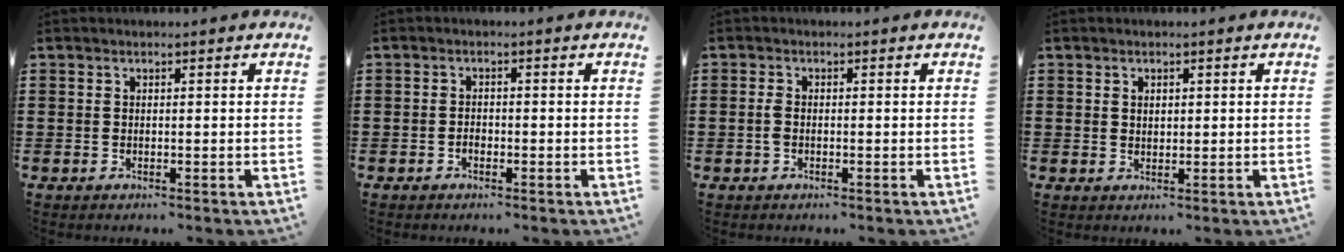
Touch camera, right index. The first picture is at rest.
{"total": 1.2, "force": [-0.6, 0.7, 0.7], "torque": [-0.017, -0.001, -0.012]}
{"total": 1.5, "force": [-0.4, 0.7, 1.3], "torque": [-0.034, -0.004, -0.009]}
{"total": 3.0, "force": [2.0, 2.2, 0.4], "torque": [-0.016, 0.008, 0.038]}